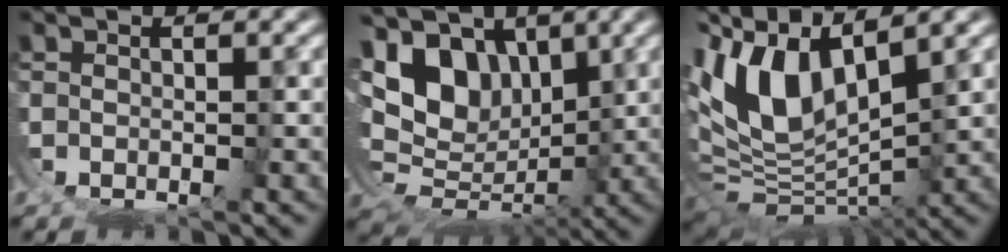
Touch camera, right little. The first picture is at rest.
{"total": 12.7, "force": [0.7, 9.5, 8.3], "torque": [-0.169, -0.047, 0.027]}
{"total": 13.2, "force": [0.9, 8.7, 10.0], "torque": [-0.212, -0.032, 0.026]}